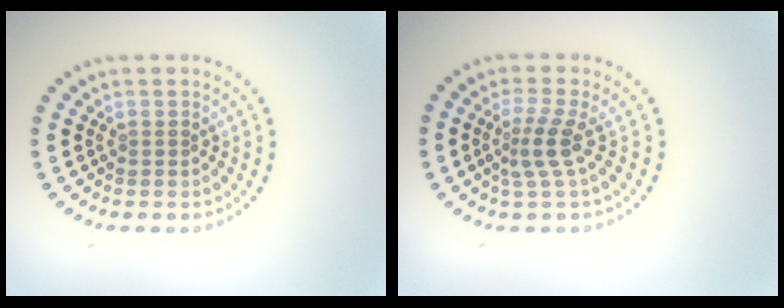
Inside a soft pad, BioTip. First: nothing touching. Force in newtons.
{"total": 2.4, "press": 1.7, "slide": 1.7}